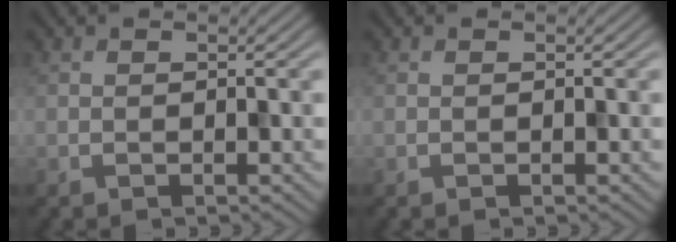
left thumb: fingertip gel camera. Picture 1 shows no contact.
{"total": 0.0}